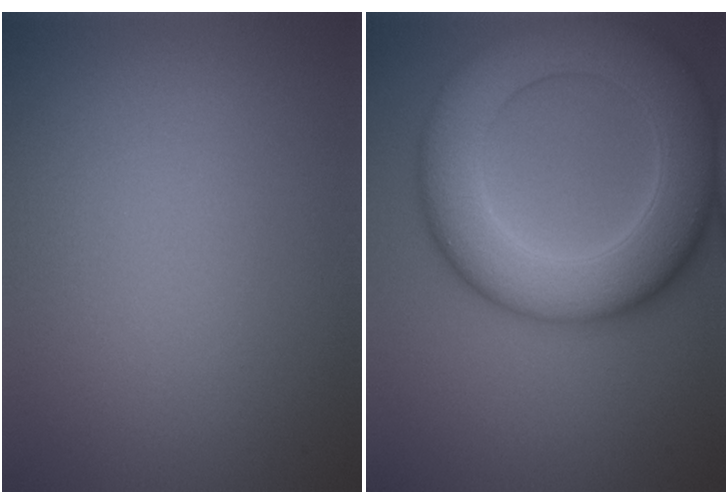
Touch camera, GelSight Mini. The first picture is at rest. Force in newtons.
{"total": 11.1, "press": 11.1, "slide": 0.5}